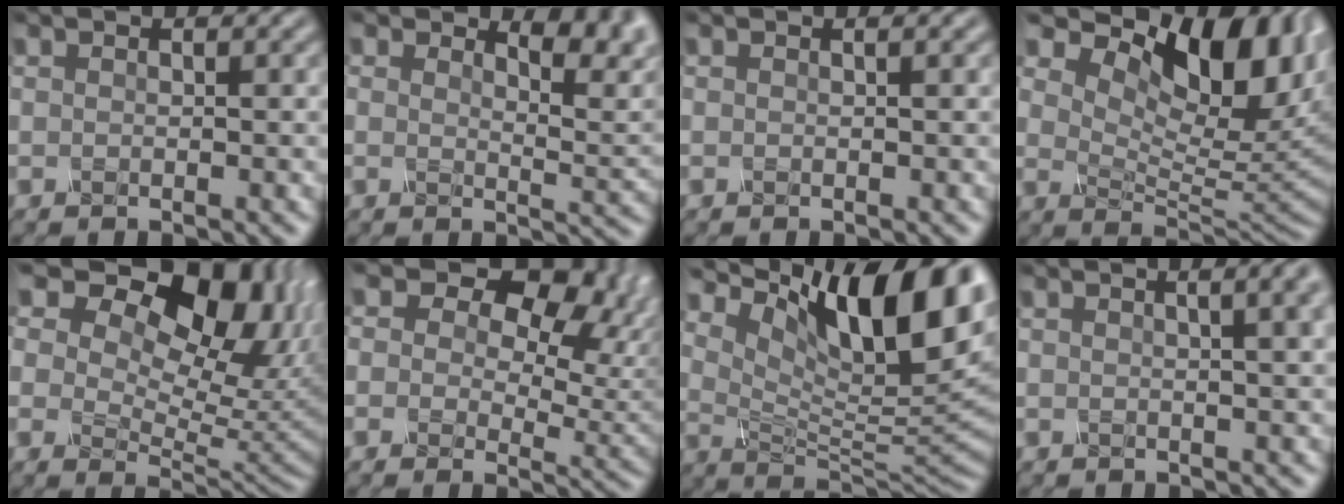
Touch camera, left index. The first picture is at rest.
{"total": 4.6, "force": [3.0, 2.0, 3.0], "torque": [-0.036, 0.002, 0.033]}
{"total": 0.7, "force": [0.3, 0.3, 0.6], "torque": [-0.005, 0.001, -0.003]}
{"total": 12.9, "force": [6.7, 6.3, 9.0], "torque": [-0.133, 0.006, 0.107]}
{"total": 18.5, "force": [9.0, 11.1, 11.7], "torque": [-0.179, 0.066, 0.140]}
{"total": 12.5, "force": [5.2, 7.9, 8.2], "torque": [-0.113, 0.016, 0.071]}
{"total": 12.6, "force": [5.4, 5.3, 10.1], "torque": [-0.152, 0.004, 0.098]}
{"total": 8.7, "force": [3.8, 4.2, 6.6], "torque": [-0.022, 0.062, 0.007]}